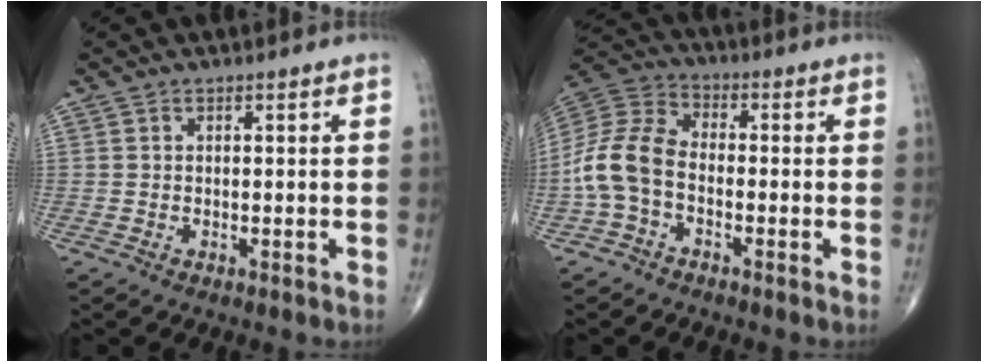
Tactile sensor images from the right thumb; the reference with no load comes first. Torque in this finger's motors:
{"motor_torque": [0.12, 0.12, 0.32, -0.32, 0.33]}